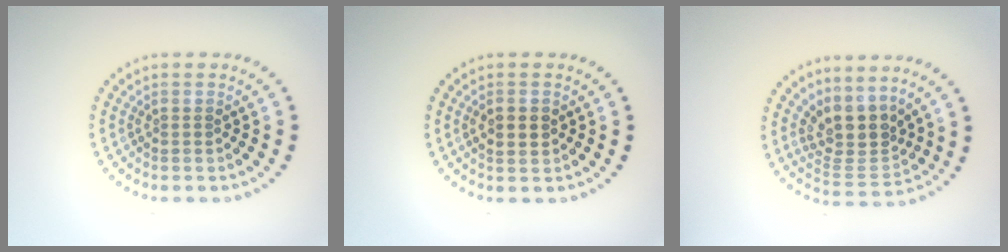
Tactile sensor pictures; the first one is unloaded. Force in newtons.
{"total": 1.8, "press": 1.8, "slide": 0.2}
{"total": 4.1, "press": 3.2, "slide": 2.5}